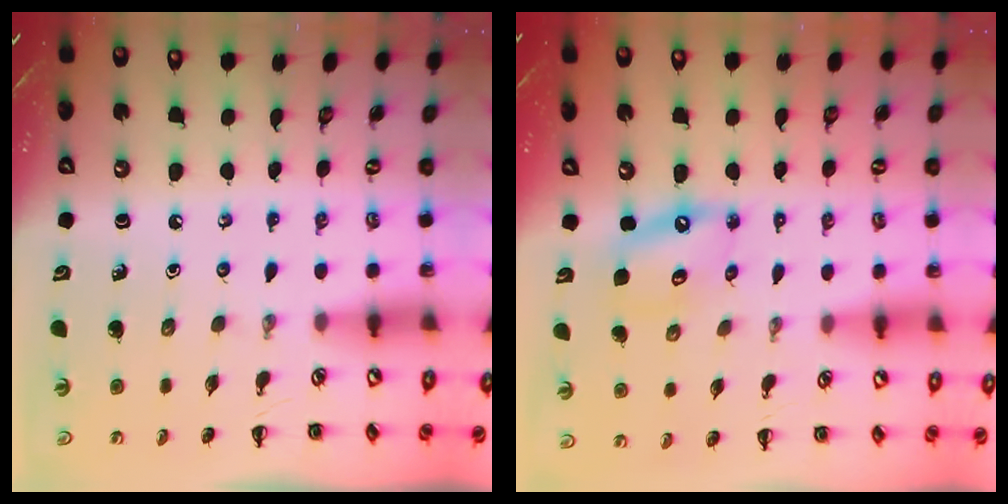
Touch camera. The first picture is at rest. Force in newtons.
{"total": 9.7, "press": 9.4, "slide": 2.2}